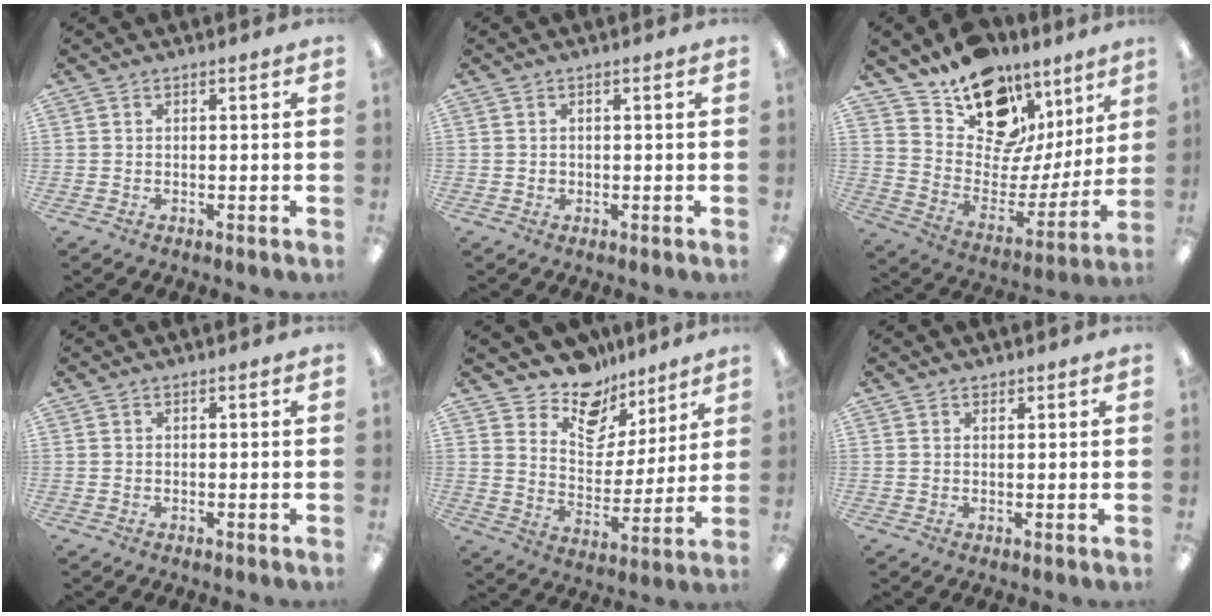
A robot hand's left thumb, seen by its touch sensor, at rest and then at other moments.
{"total": 0.5, "force": [0.0, 0.5, 0.1], "torque": [-0.003, 0.004, -0.001]}
{"total": 15.7, "force": [12.0, 8.3, 6.0], "torque": [-0.110, -0.098, 0.216]}
{"total": 0.0}
{"total": 13.1, "force": [10.7, 6.9, 3.0], "torque": [-0.056, -0.088, 0.199]}
{"total": 1.0, "force": [0.9, 0.4, 0.1], "torque": [-0.001, 0.000, 0.018]}